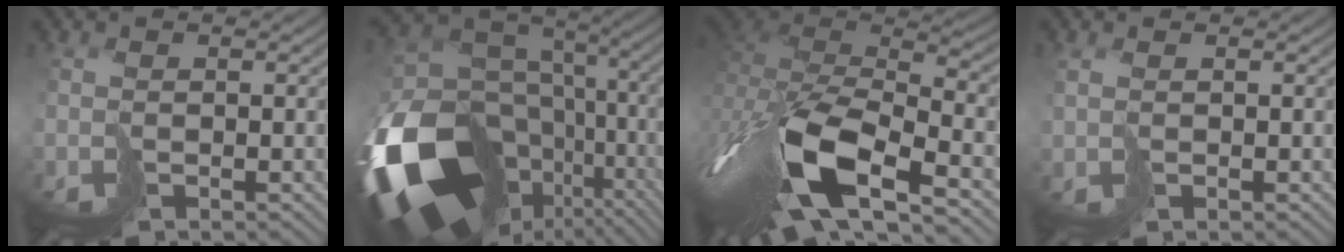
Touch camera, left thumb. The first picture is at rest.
{"total": 22.2, "force": [-8.4, 16.2, 12.6], "torque": [-0.325, -0.066, -0.090]}
{"total": 17.4, "force": [-6.2, 7.5, 14.4], "torque": [-0.340, -0.020, -0.098]}
{"total": 0.7, "force": [0.7, 0.0, 0.2], "torque": [-0.005, 0.001, 0.015]}